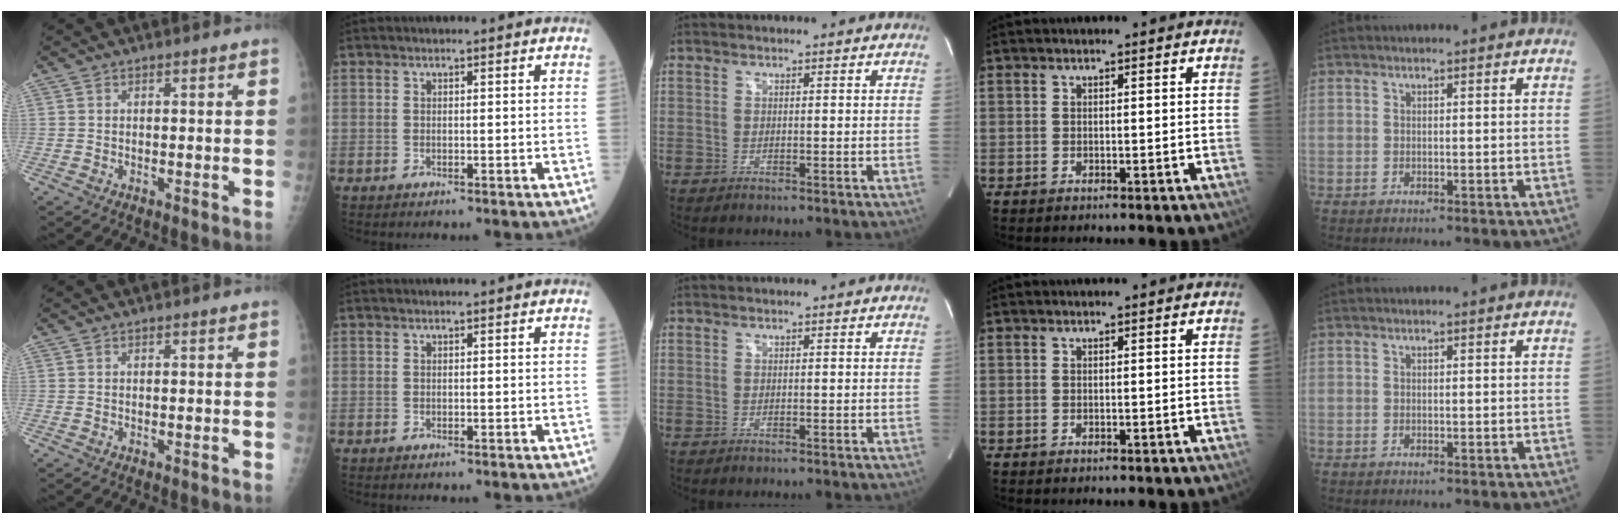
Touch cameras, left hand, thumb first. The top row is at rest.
{}